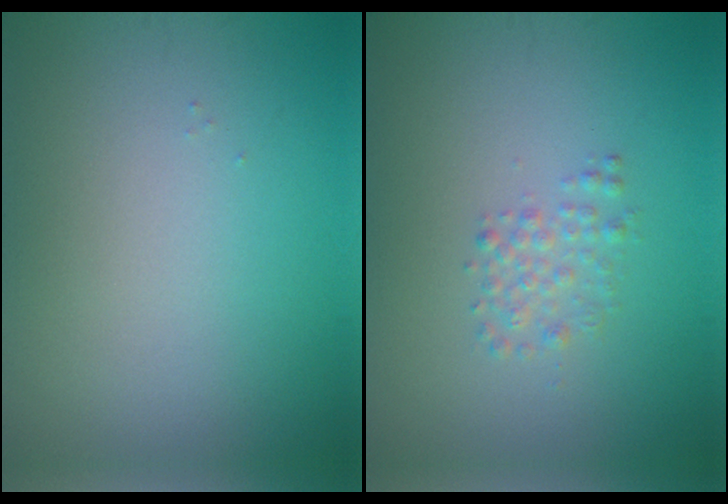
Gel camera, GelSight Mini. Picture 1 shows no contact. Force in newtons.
{"total": 1.5, "press": 1.5, "slide": 0.0}